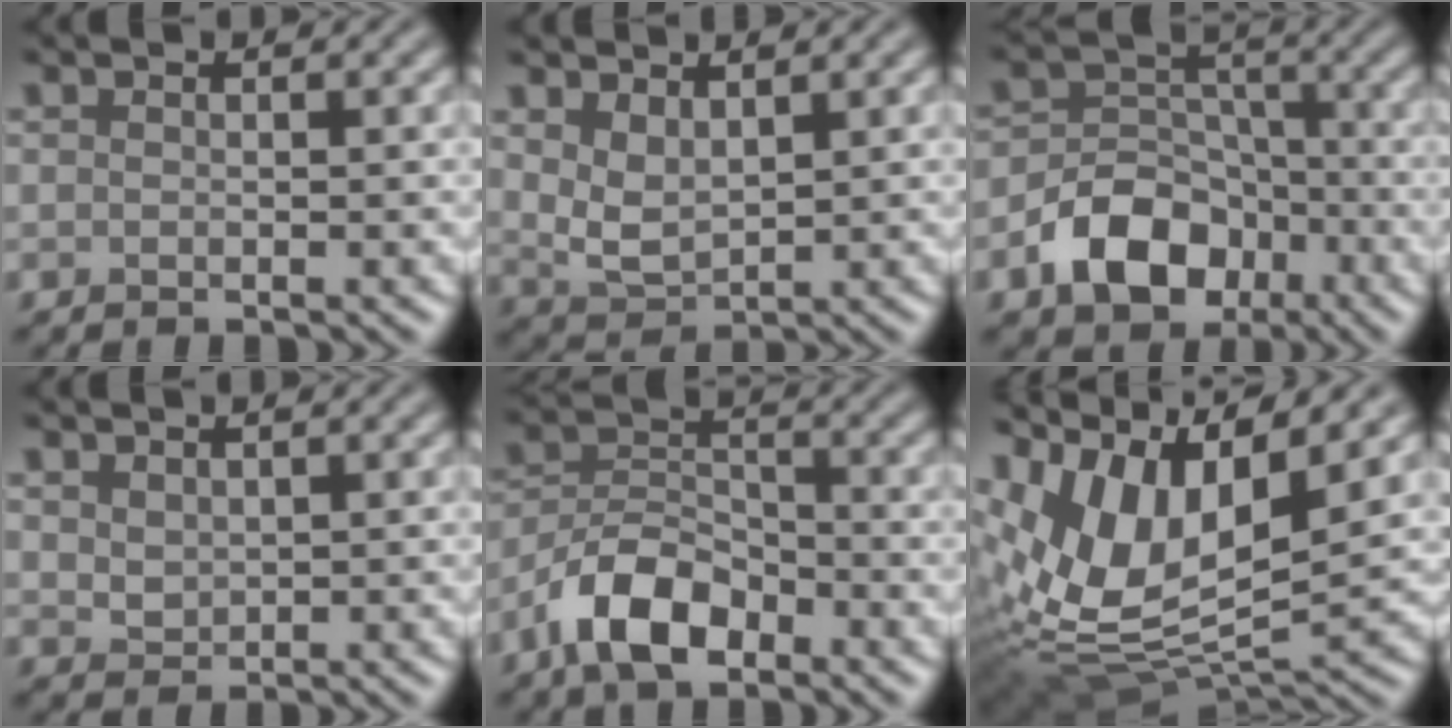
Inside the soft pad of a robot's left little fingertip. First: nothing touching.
{"total": 3.0, "force": [1.4, 1.6, 2.1], "torque": [-0.050, -0.006, 0.035]}
{"total": 6.6, "force": [-3.4, 4.6, 3.3], "torque": [-0.047, -0.004, -0.064]}
{"total": 1.6, "force": [0.9, 1.1, 0.7], "torque": [-0.016, -0.003, 0.023]}
{"total": 6.0, "force": [-3.8, 2.9, 3.7], "torque": [-0.063, 0.004, -0.080]}
{"total": 13.1, "force": [4.6, 6.4, 10.5], "torque": [-0.229, 0.008, 0.084]}